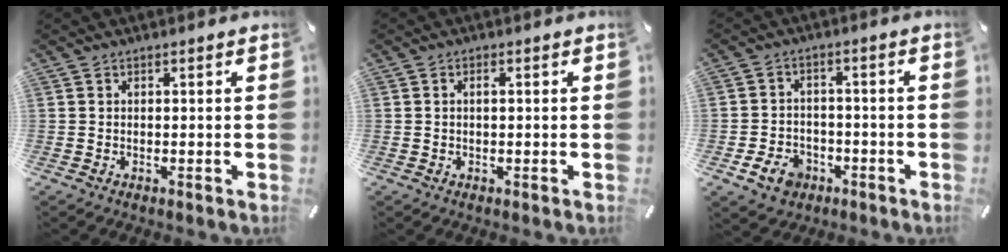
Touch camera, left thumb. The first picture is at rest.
{"total": 1.1, "force": [0.1, 0.6, 0.9], "torque": [-0.018, 0.004, 0.001]}
{"total": 7.1, "force": [-3.3, 5.6, 3.0], "torque": [-0.072, 0.017, -0.059]}